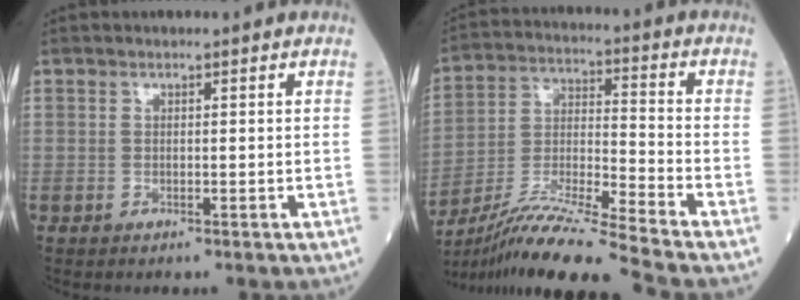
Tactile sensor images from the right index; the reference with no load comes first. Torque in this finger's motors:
{"motor_torque": [-0.13, -0.40, 0.46, 0.06]}